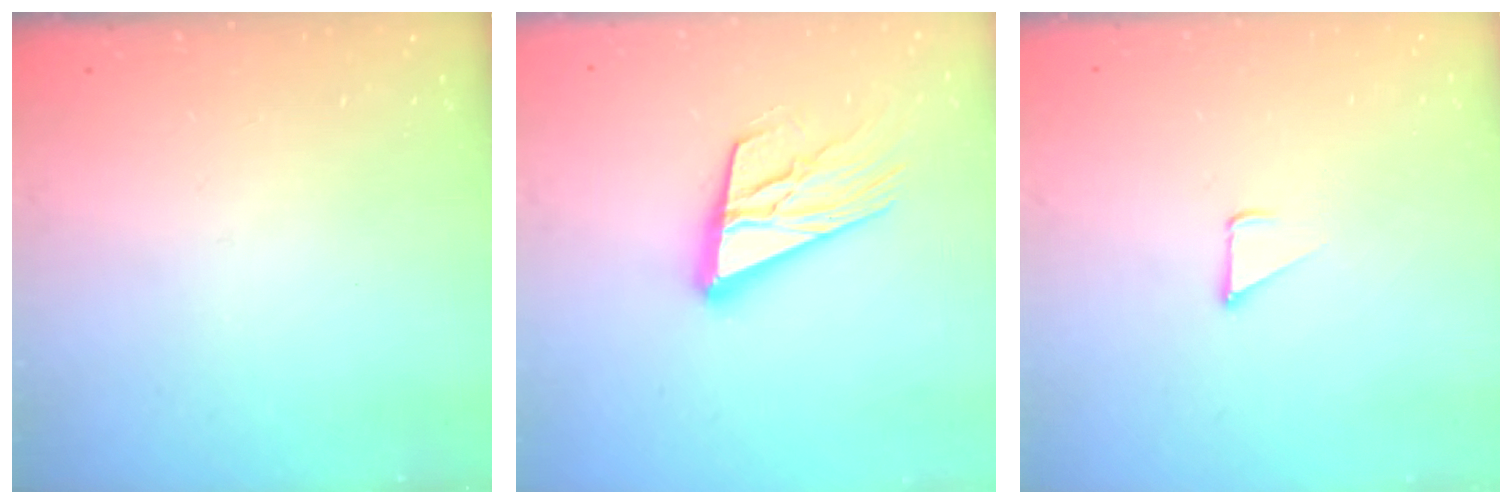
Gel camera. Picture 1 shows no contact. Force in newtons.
{"total": 18.2, "press": 17.7, "slide": 4.2}
{"total": 2.4, "press": 2.4, "slide": 0.2}